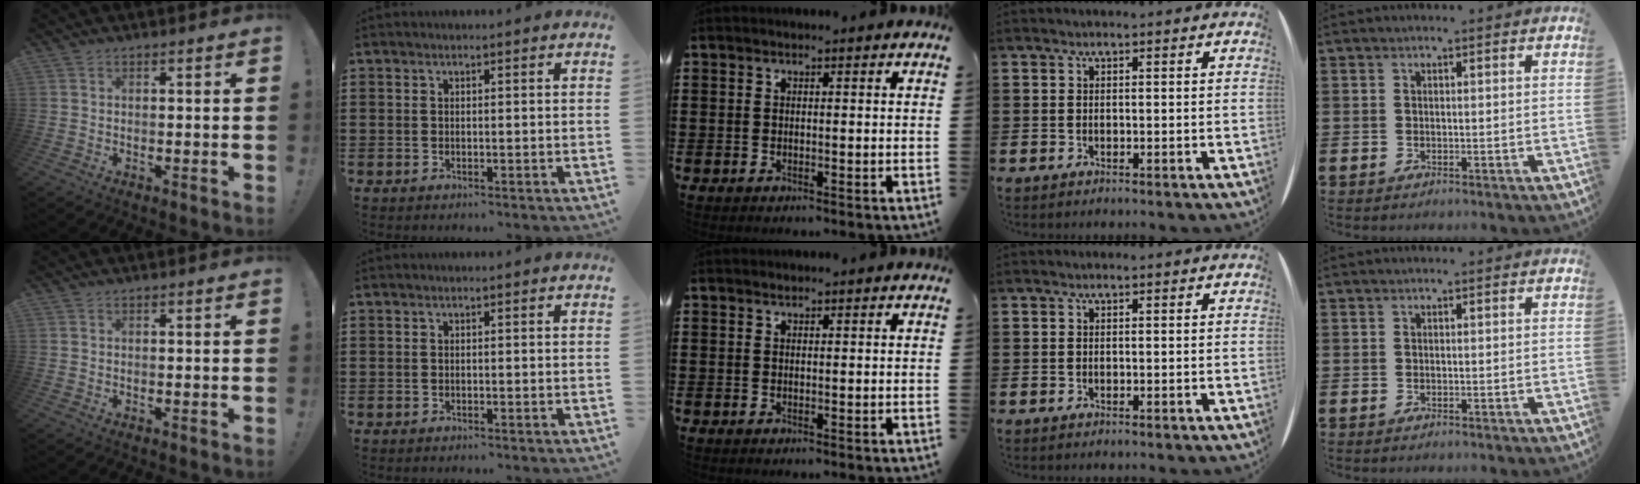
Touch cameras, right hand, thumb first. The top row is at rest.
{"middle": {"total": 0.5, "force": [0.4, 0.2, -0.1], "torque": [-0.001, -0.001, 0.009]}}